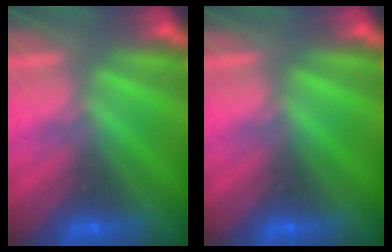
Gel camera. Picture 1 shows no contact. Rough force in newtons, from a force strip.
{"total": 0.0}